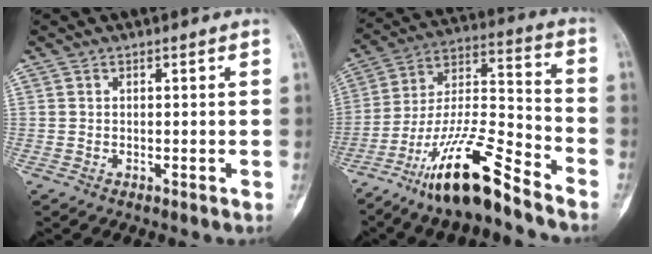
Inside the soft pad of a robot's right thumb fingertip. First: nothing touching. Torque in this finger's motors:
{"motor_torque": [2.90, 1.00, 1.23, -1.55, 0.43]}